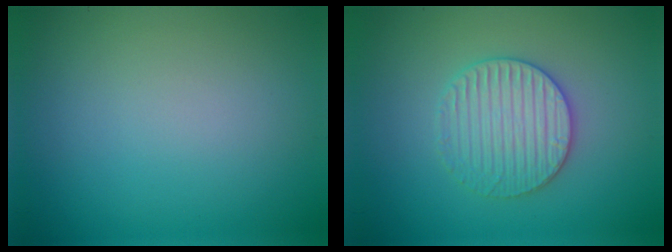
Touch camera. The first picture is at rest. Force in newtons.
{"total": 3.1, "press": 3.1, "slide": 0.4}